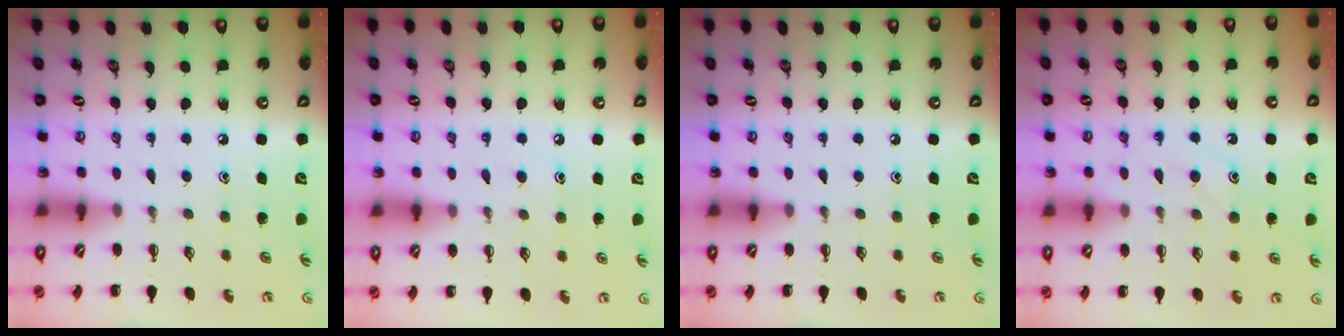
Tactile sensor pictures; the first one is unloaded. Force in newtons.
{"total": 5.4, "press": 5.1, "slide": 1.5}
{"total": 0.0}
{"total": 10.2, "press": 10.2, "slide": 0.8}